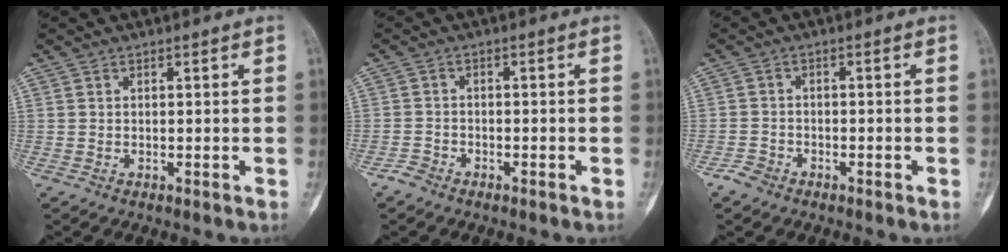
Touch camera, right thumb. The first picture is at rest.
{"total": 2.1, "force": [-1.7, 1.2, 0.5], "torque": [-0.013, 0.005, -0.034]}
{"total": 2.6, "force": [-1.9, 1.6, 0.8], "torque": [-0.017, 0.008, -0.036]}